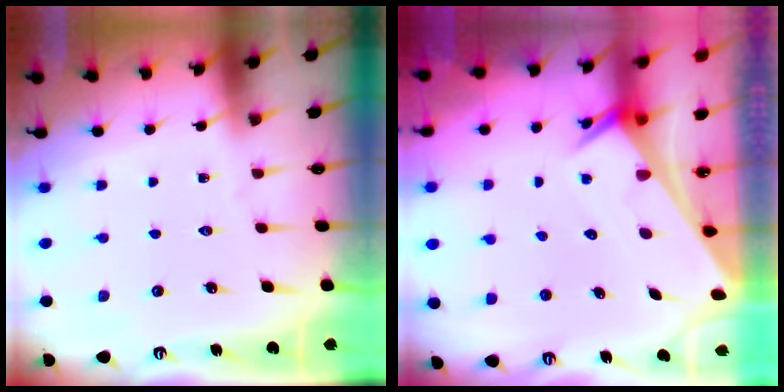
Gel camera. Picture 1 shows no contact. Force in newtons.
{"total": 2.7, "press": 2.7, "slide": 0.1}